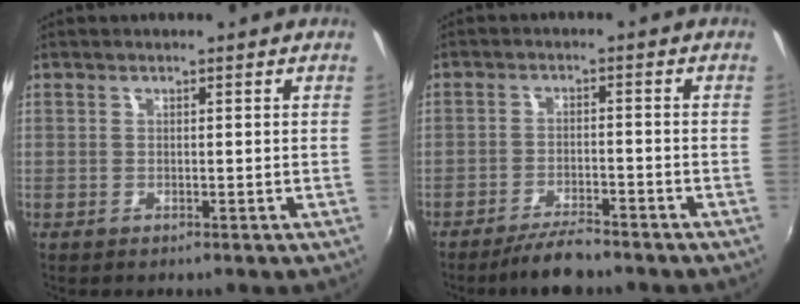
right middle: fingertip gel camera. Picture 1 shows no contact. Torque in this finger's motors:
{"motor_torque": [0.08, -0.08, 0.04, 0.04]}